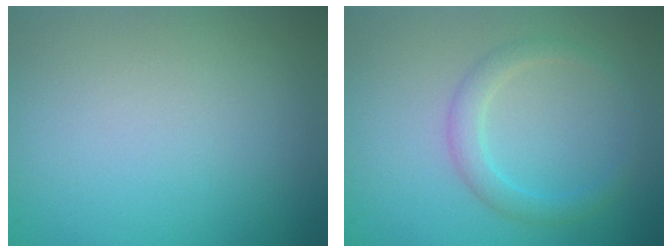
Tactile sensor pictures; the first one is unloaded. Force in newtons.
{"total": 2.1, "press": 2.1, "slide": 0.0}